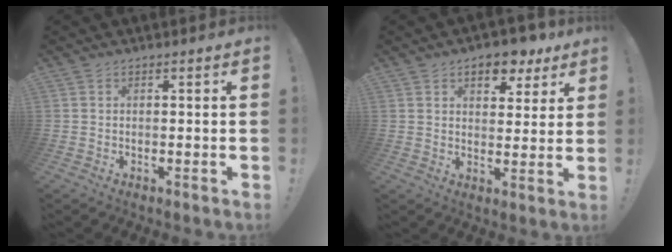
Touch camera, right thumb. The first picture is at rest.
{"total": 8.8, "force": [5.7, 5.0, 4.5], "torque": [-0.051, -0.035, 0.101]}